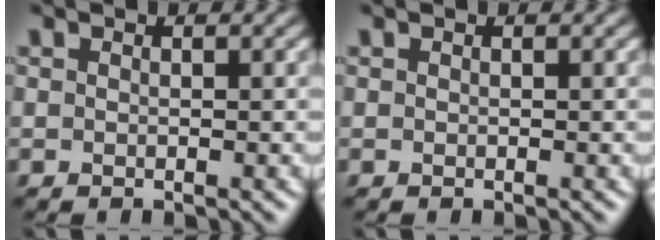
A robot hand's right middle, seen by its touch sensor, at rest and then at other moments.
{"total": 0.0}